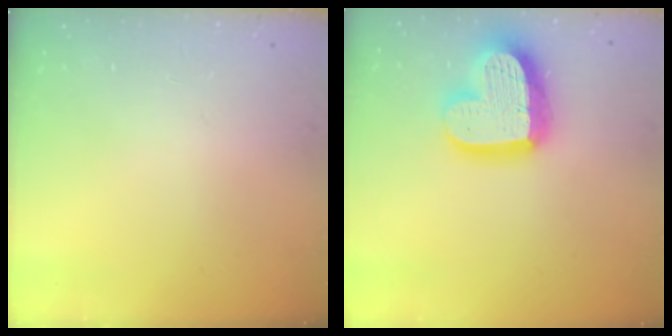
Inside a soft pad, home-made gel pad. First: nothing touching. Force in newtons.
{"total": 19.5, "press": 19.4, "slide": 1.7}